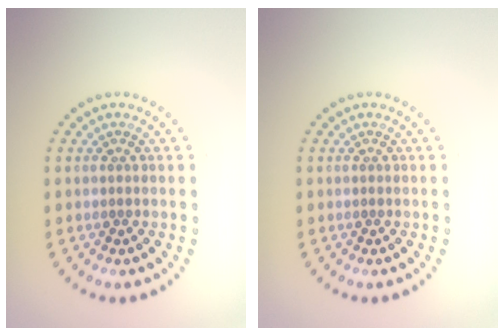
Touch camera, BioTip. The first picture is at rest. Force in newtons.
{"total": 0.0}